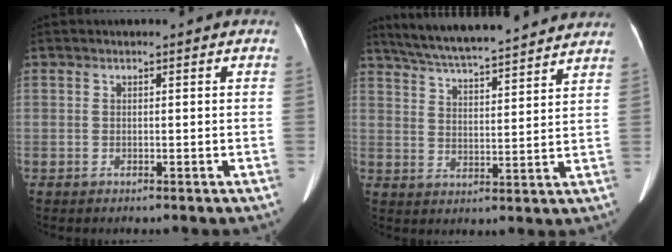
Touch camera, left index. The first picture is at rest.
{"total": 18.9, "force": [17.0, 1.2, 8.1], "torque": [-0.137, 0.030, 0.250]}